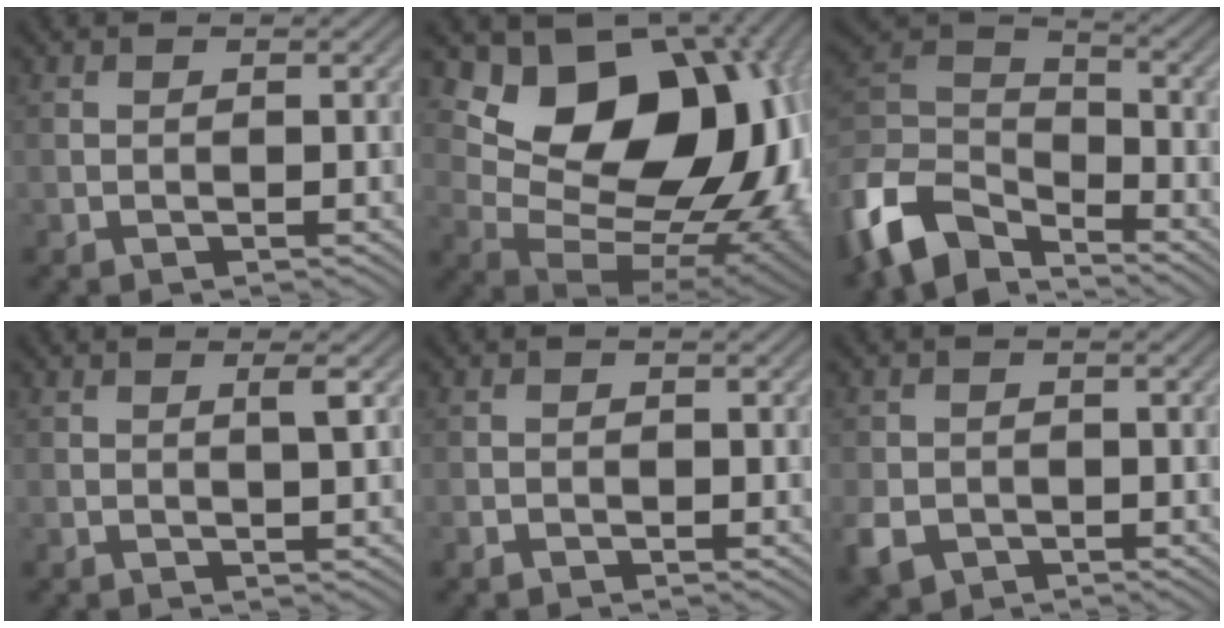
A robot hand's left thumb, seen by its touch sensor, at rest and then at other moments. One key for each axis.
{"total": 17.9, "fx": 4.5, "fy": 12.0, "fz": 12.5, "tx": -0.175, "ty": 0.003, "tz": 0.093}
{"total": 9.1, "fx": -6.2, "fy": 4.9, "fz": 4.6, "tx": -0.103, "ty": -0.003, "tz": -0.141}
{"total": 1.2, "fx": 0.4, "fy": -0.2, "fz": 1.1, "tx": -0.022, "ty": 0.003, "tz": 0.005}
{"total": 1.0, "fx": -0.6, "fy": 0.8, "fz": 0.2, "tx": -0.002, "ty": -0.003, "tz": -0.014}
{"total": 4.2, "fx": -1.8, "fy": 3.4, "fz": 1.9, "tx": -0.051, "ty": -0.012, "tz": -0.040}